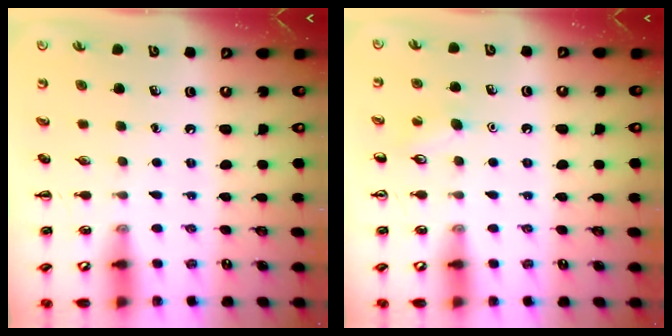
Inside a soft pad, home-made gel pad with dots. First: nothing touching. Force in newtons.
{"total": 6.6, "press": 6.3, "slide": 1.8}